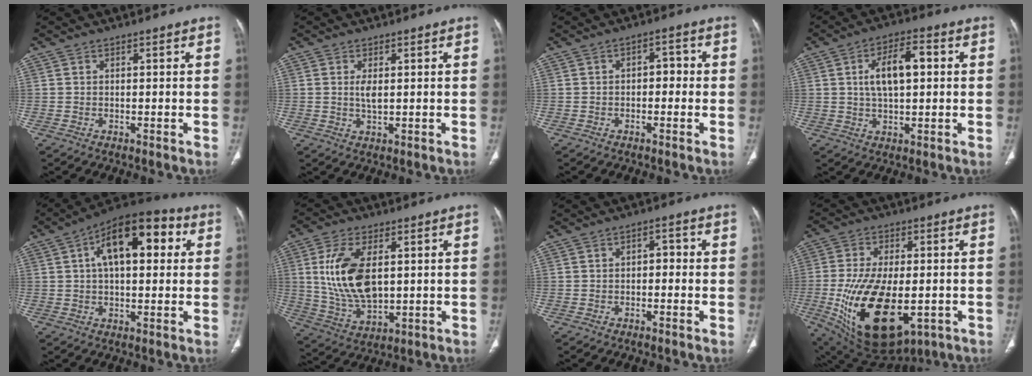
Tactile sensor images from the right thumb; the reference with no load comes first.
{"total": 2.6, "force": [0.4, 1.0, 2.4], "torque": [-0.047, -0.005, 0.011]}
{"total": 3.3, "force": [-0.4, 2.1, 2.5], "torque": [-0.012, 0.015, -0.014]}
{"total": 9.5, "force": [1.6, 4.4, 8.3], "torque": [-0.136, 0.014, 0.024]}
{"total": 16.0, "force": [4.3, 8.0, 13.2], "torque": [-0.173, 0.025, 0.058]}
{"total": 14.5, "force": [2.3, 7.8, 12.0], "torque": [-0.235, -0.012, 0.056]}
{"total": 2.4, "force": [-0.4, 1.5, 1.7], "torque": [-0.009, 0.013, -0.013]}
{"total": 21.7, "force": [-5.0, 11.3, 17.9], "torque": [-0.330, -0.013, -0.055]}